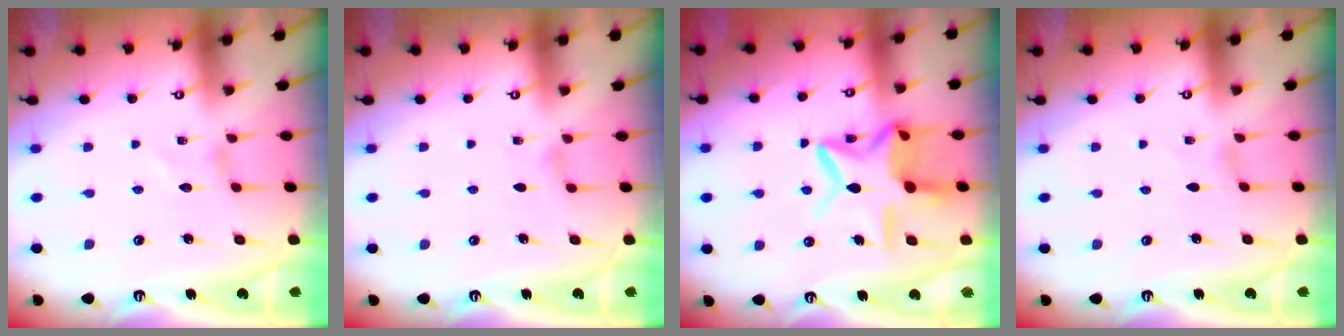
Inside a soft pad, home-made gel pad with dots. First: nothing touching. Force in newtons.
{"total": 1.8, "press": 1.8, "slide": 0.3}
{"total": 14.9, "press": 14.8, "slide": 1.1}
{"total": 0.0}